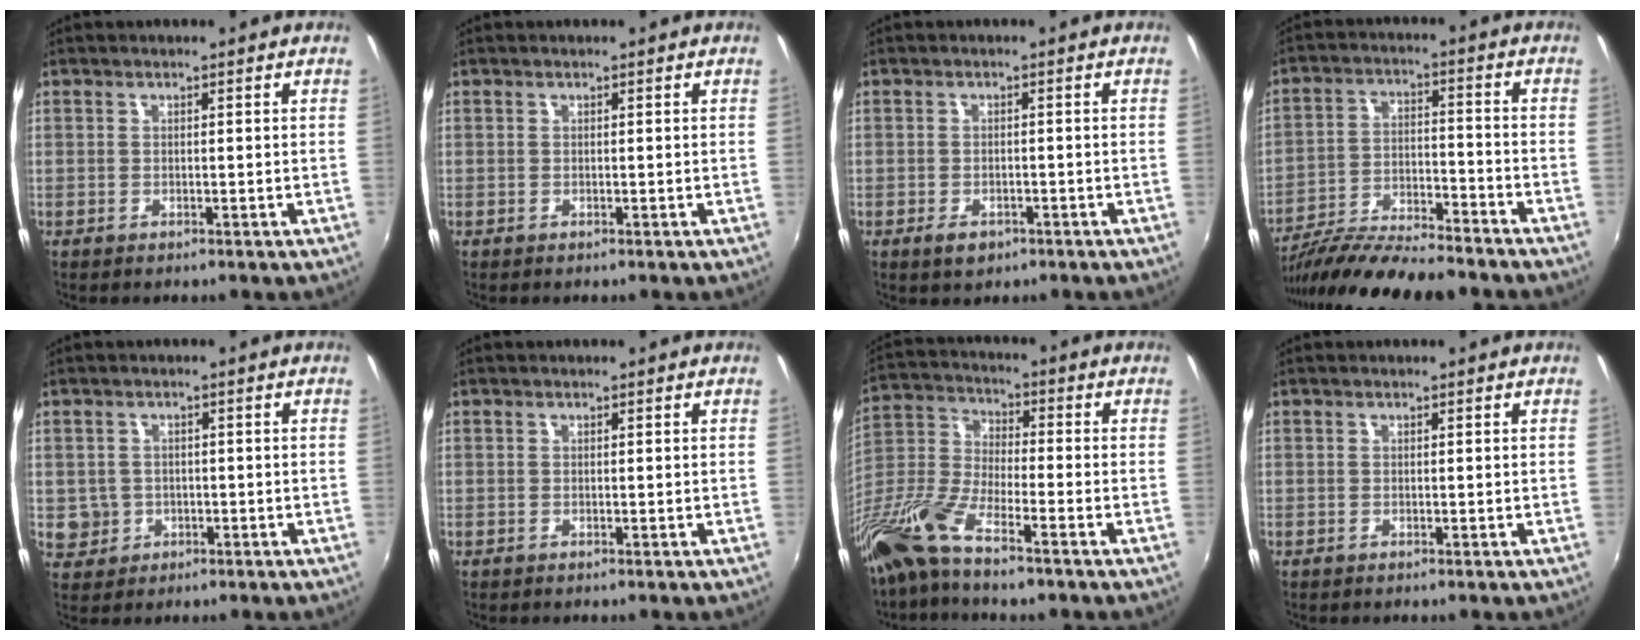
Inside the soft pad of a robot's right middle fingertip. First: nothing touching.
{"total": 0.0}
{"total": 3.2, "force": [-1.8, 2.0, 1.7], "torque": [-0.037, -0.006, -0.028]}
{"total": 17.3, "force": [-14.9, 2.5, 8.4], "torque": [-0.166, -0.032, -0.248]}
{"total": 4.7, "force": [-0.7, 4.5, 1.0], "torque": [-0.027, 0.002, -0.002]}
{"total": 0.0}
{"total": 13.9, "force": [-9.5, 3.2, 9.6], "torque": [-0.216, -0.017, -0.198]}
{"total": 0.0}